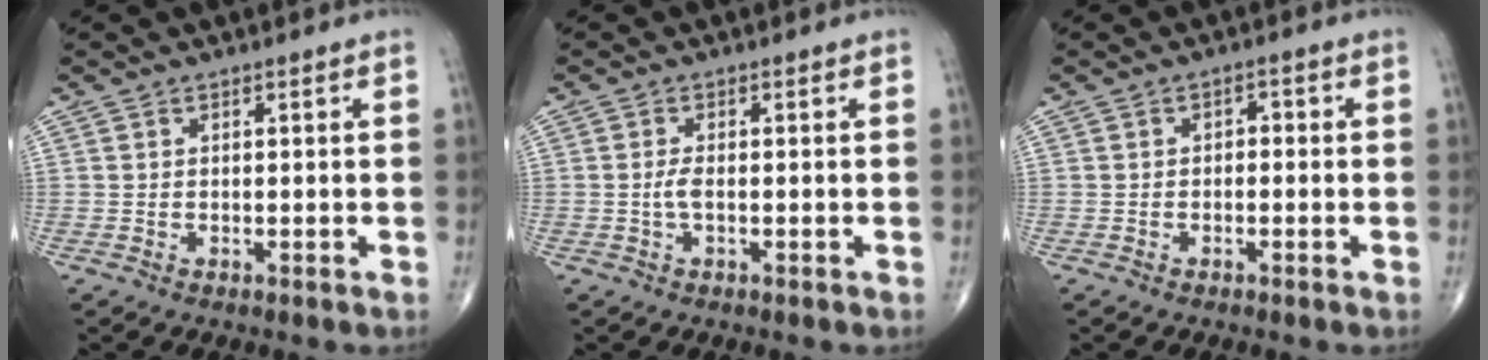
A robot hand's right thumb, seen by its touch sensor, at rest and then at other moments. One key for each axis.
{"total": 2.4, "fx": -0.4, "fy": 0.7, "fz": 2.3, "tx": -0.058, "ty": -0.002, "tz": -0.011}
{"total": 1.6, "fx": -0.3, "fy": 1.1, "fz": 1.2, "tx": -0.006, "ty": 0.008, "tz": -0.012}